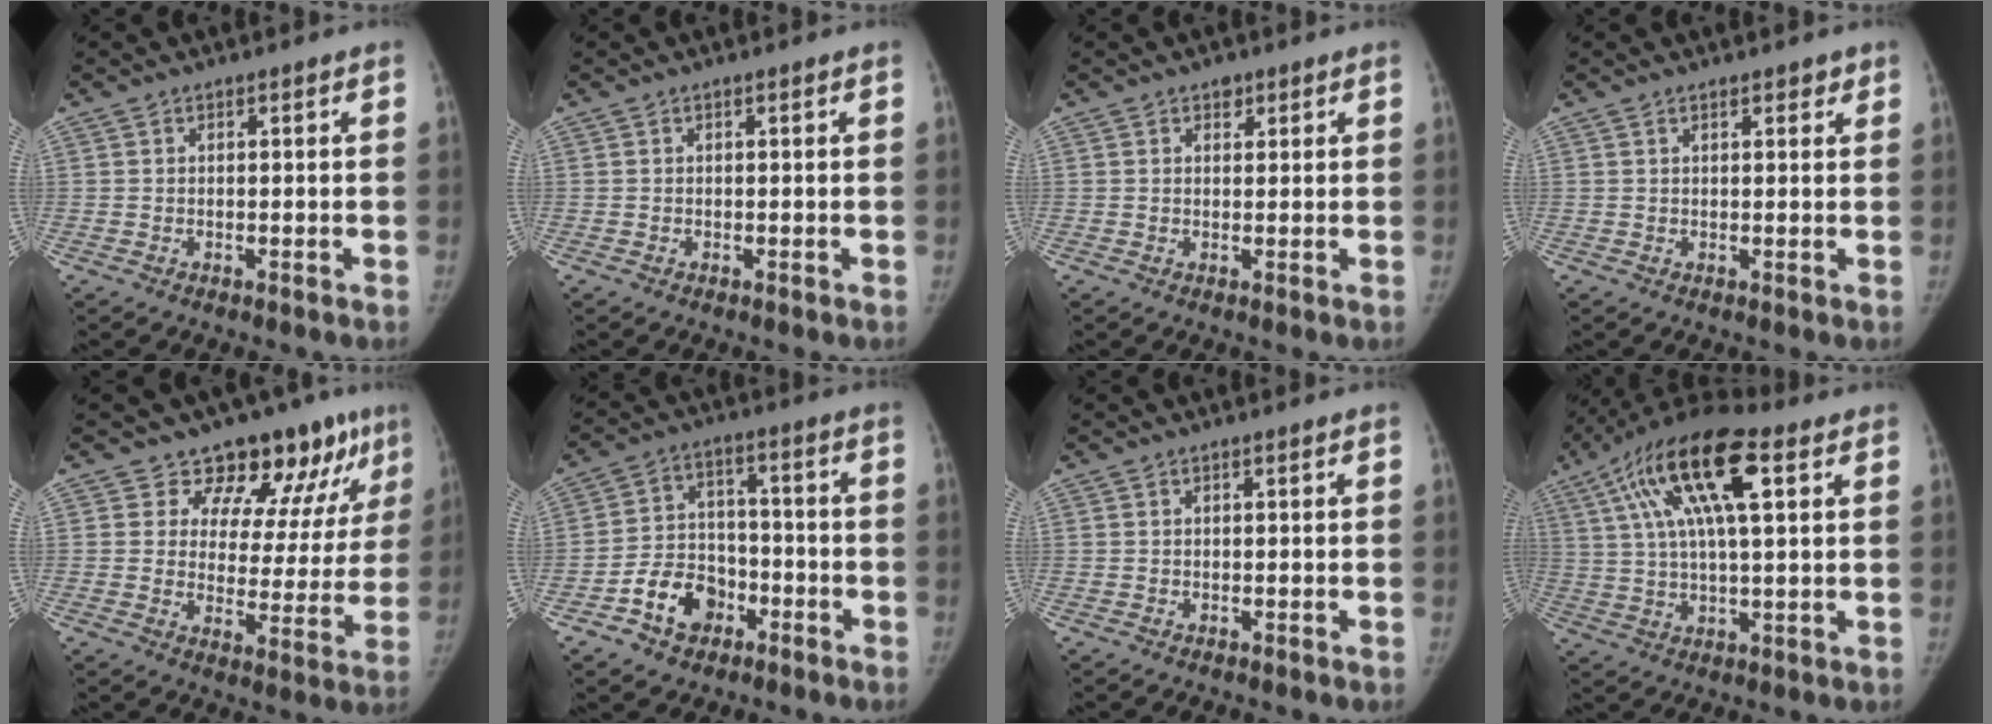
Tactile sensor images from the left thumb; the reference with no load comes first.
{"total": 0.0}
{"total": 1.7, "force": [1.1, 1.1, 0.6], "torque": [0.003, -0.005, 0.013]}
{"total": 1.9, "force": [1.4, 0.9, 1.0], "torque": [-0.002, -0.005, 0.015]}
{"total": 14.2, "force": [10.2, 7.3, 6.7], "torque": [-0.031, -0.061, 0.122]}
{"total": 9.9, "force": [-5.0, 7.3, 4.4], "torque": [-0.047, 0.036, -0.088]}
{"total": 0.0}
{"total": 19.1, "force": [7.4, 6.5, 16.3], "torque": [-0.313, 0.015, 0.125]}